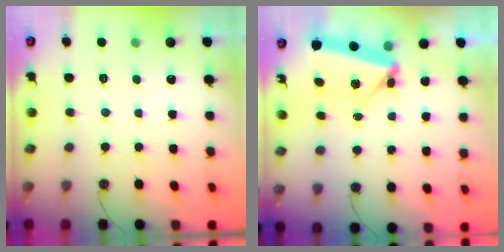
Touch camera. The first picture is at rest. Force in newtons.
{"total": 6.7, "press": 6.6, "slide": 0.9}